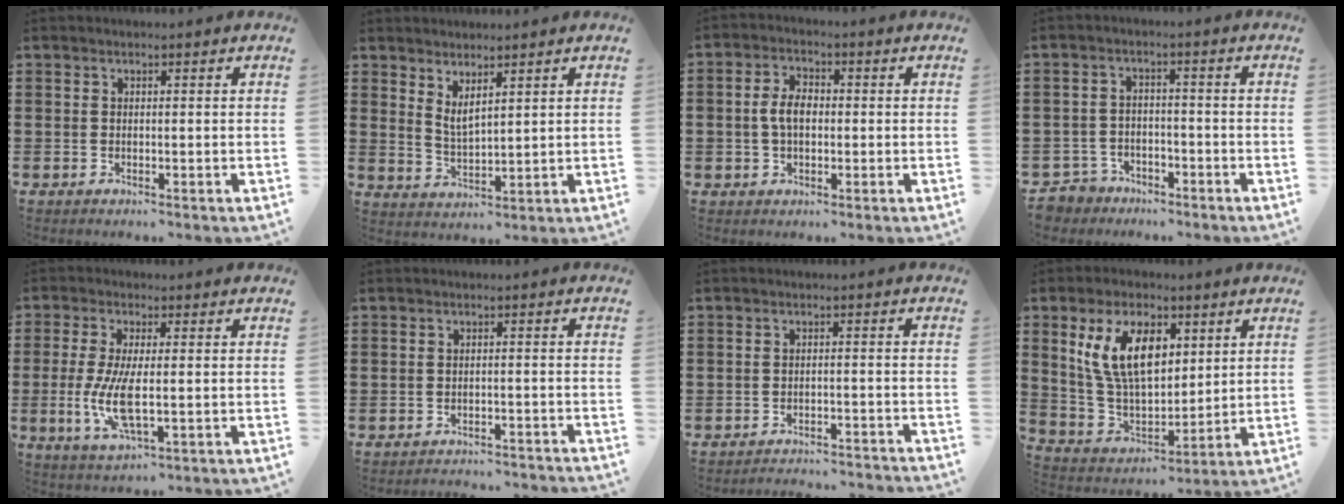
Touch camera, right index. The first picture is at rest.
{"total": 3.0, "force": [2.5, 0.8, 1.5], "torque": [-0.036, 0.002, 0.046]}
{"total": 4.4, "force": [-0.2, 2.8, 3.4], "torque": [-0.076, 0.008, -0.007]}
{"total": 3.5, "force": [-3.1, 1.5, -0.1], "torque": [-0.008, 0.005, -0.067]}
{"total": 8.1, "force": [-1.1, 2.6, 7.6], "torque": [-0.170, -0.017, -0.023]}
{"total": 2.3, "force": [-2.3, 0.0, -0.1], "torque": [-0.004, -0.001, -0.048]}
{"total": 2.8, "force": [-2.8, -0.1, 0.0], "torque": [-0.005, -0.003, -0.060]}
{"total": 11.6, "force": [4.8, 6.3, 8.5], "torque": [-0.197, 0.014, 0.088]}